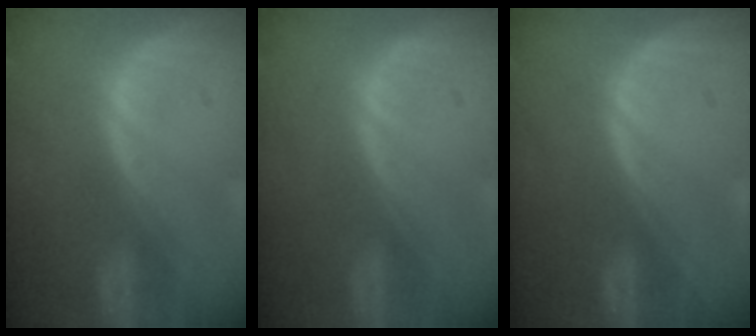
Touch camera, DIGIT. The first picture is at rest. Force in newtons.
{"total": 0.0}
{"total": 0.0}